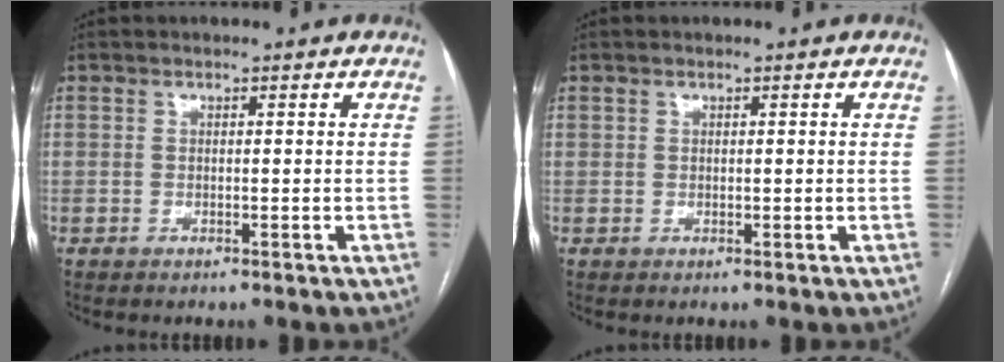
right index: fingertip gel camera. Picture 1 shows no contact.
{"total": 0.7, "force": [0.4, 0.6, 0.2], "torque": [0.002, 0.000, 0.008]}